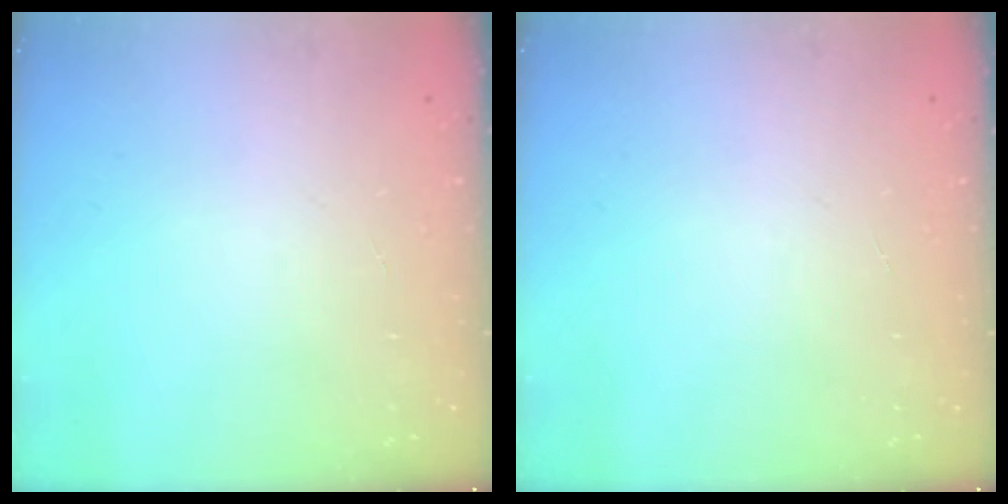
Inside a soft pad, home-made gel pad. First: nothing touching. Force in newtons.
{"total": 0.0}